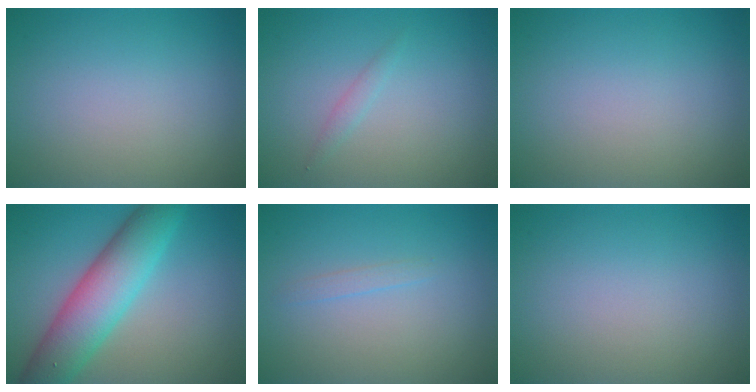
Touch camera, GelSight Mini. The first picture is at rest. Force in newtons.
{"total": 0.8, "press": 0.8, "slide": 0.1}
{"total": 0.0}
{"total": 7.8, "press": 7.8, "slide": 0.2}
{"total": 0.7, "press": 0.7, "slide": 0.1}
{"total": 0.0}